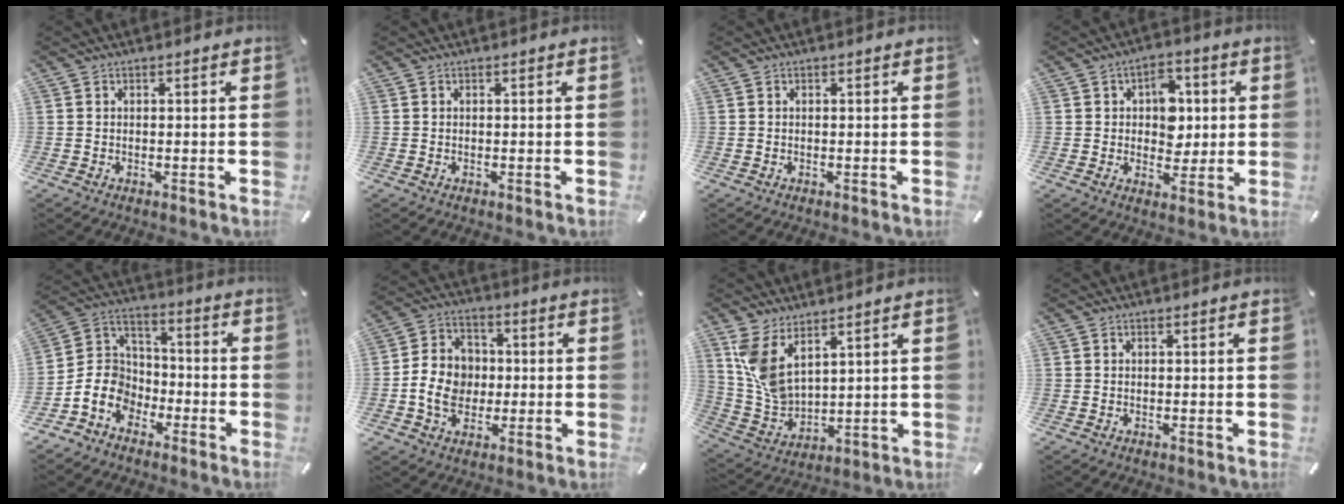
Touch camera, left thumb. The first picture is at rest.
{"total": 0.0}
{"total": 0.0}
{"total": 8.2, "force": [1.3, 6.6, 4.7], "torque": [-0.050, -0.002, 0.015]}
{"total": 10.9, "force": [-5.1, 9.0, 3.6], "torque": [-0.089, 0.021, -0.095]}
{"total": 9.6, "force": [-1.6, 8.4, 4.6], "torque": [-0.093, 0.021, -0.025]}
{"total": 9.0, "force": [5.5, 4.9, 5.2], "torque": [-0.135, -0.035, 0.105]}
{"total": 0.0}